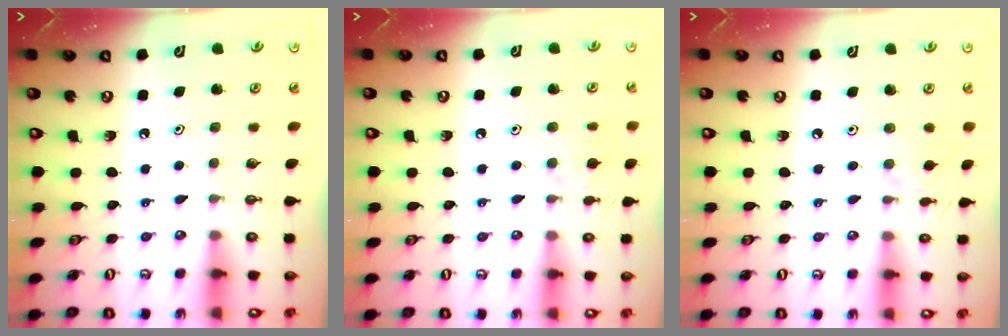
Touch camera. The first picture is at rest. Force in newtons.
{"total": 7.5, "press": 7.5, "slide": 0.8}
{"total": 2.8, "press": 2.7, "slide": 0.4}